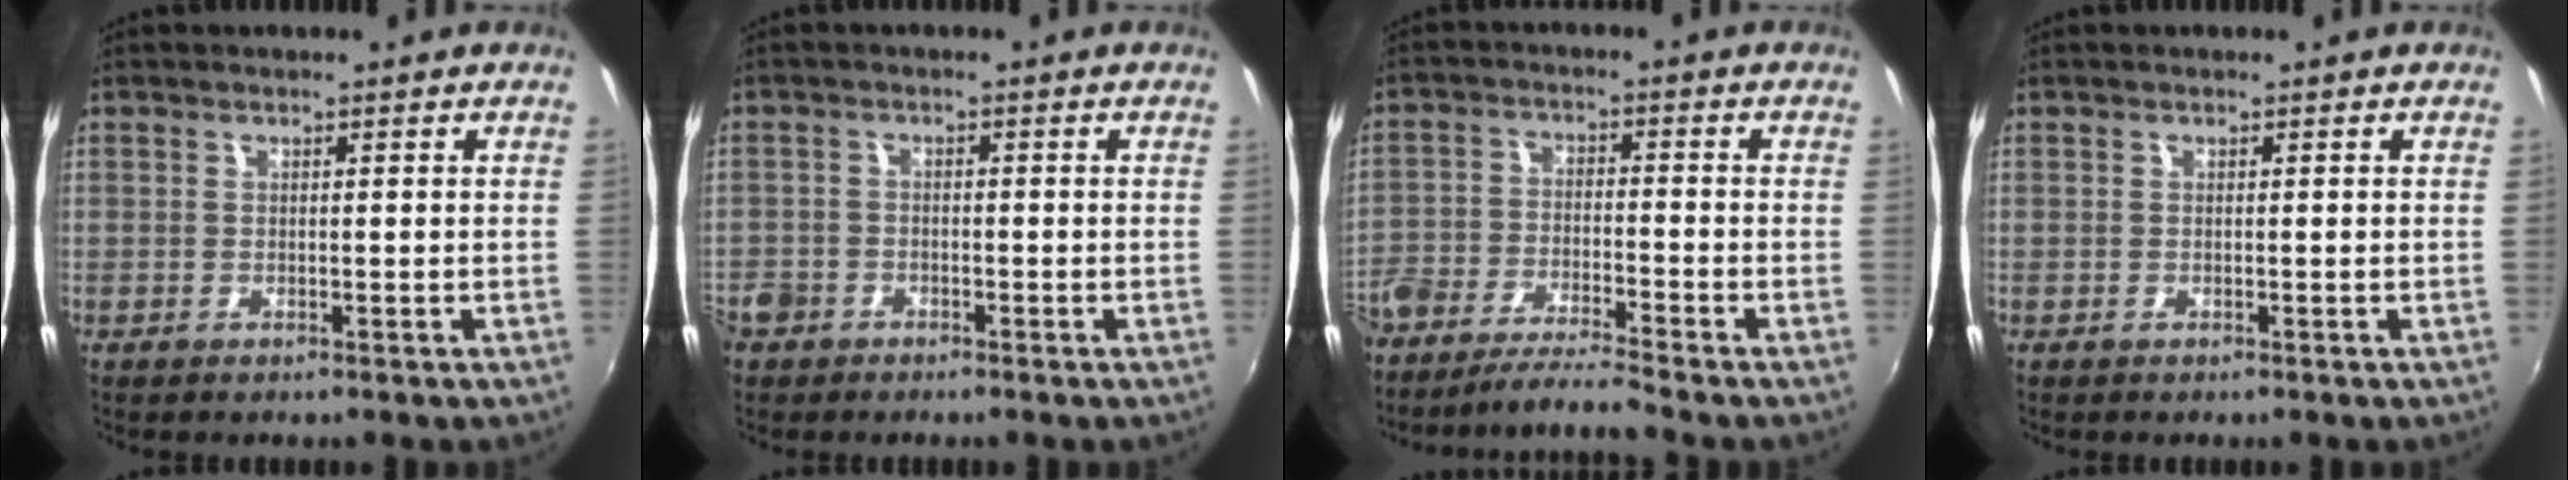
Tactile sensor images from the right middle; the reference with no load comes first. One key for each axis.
{"total": 5.2, "fx": -3.2, "fy": 3.9, "fz": 1.2, "tx": -0.041, "ty": 0.003, "tz": -0.061}
{"total": 8.3, "fx": -7.5, "fy": 0.4, "fz": 3.6, "tx": -0.096, "ty": -0.008, "tz": -0.144}
{"total": 0.0}